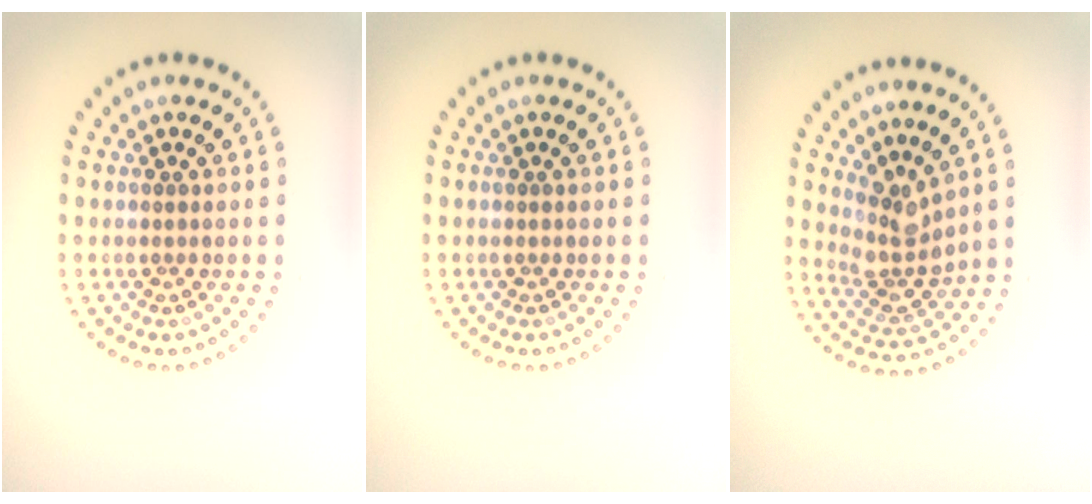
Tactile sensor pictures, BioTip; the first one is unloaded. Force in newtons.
{"total": 0.0}
{"total": 3.3, "press": 2.5, "slide": 2.1}